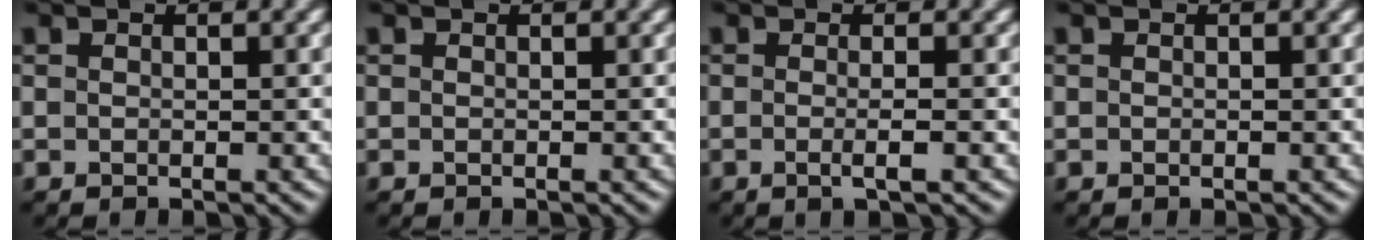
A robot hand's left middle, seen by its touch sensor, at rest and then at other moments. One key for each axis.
{"total": 0.0}
{"total": 1.8, "fx": -0.8, "fy": -0.2, "fz": 1.6, "tx": -0.030, "ty": -0.005, "tz": -0.015}
{"total": 0.0}